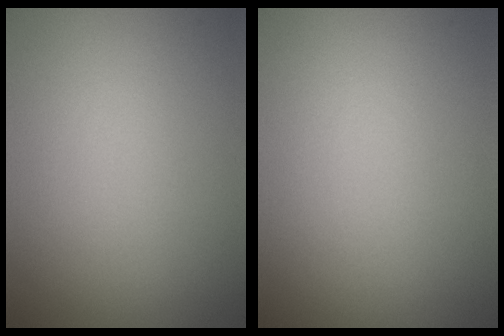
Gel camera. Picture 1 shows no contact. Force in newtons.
{"total": 0.0}